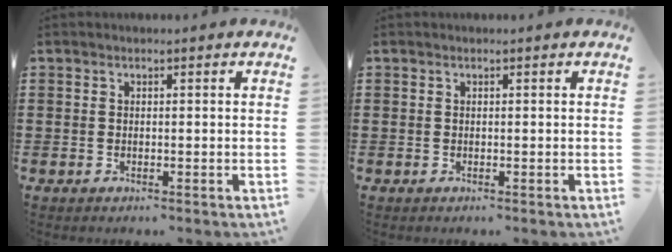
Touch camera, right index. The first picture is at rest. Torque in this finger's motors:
{"motor_torque": [0.46, 1.10, 0.00, 0.00]}